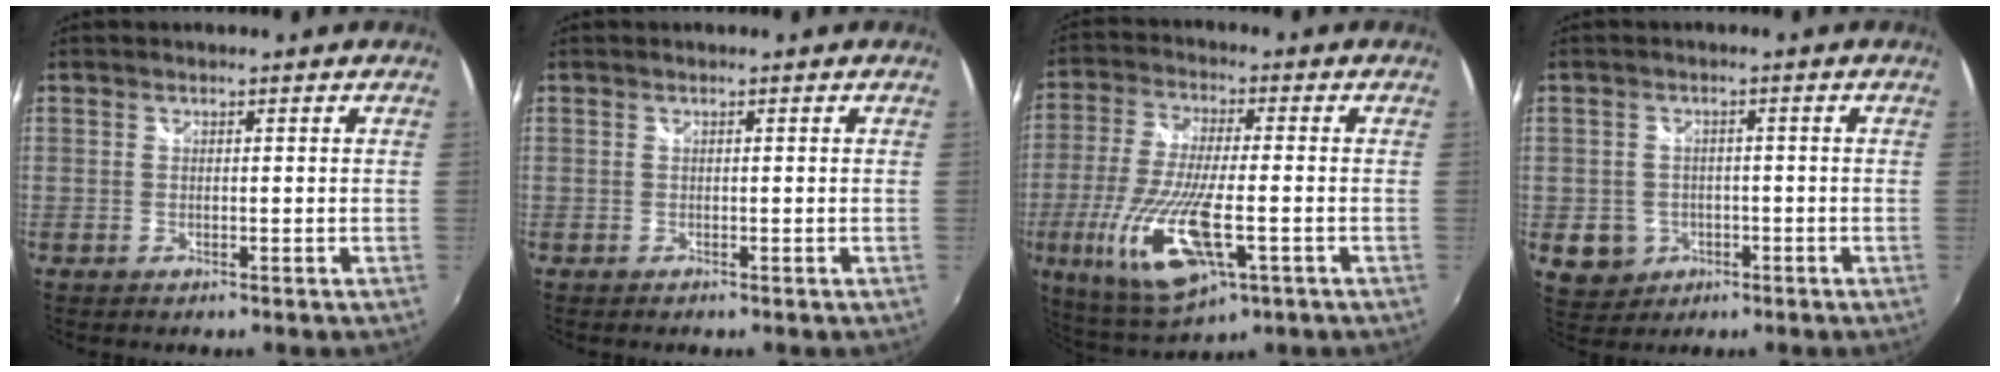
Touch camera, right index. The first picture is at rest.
{"total": 0.0}
{"total": 17.5, "force": [-5.8, 5.4, 15.6], "torque": [-0.327, -0.039, -0.100]}
{"total": 5.8, "force": [-1.7, 5.4, 1.3], "torque": [-0.035, 0.009, -0.013]}